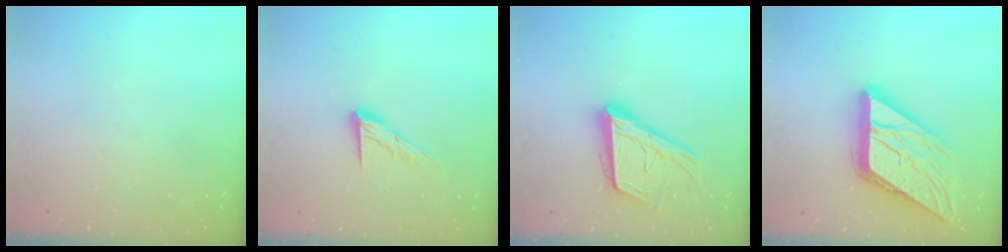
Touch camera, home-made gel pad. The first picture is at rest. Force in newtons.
{"total": 10.7, "press": 10.6, "slide": 1.3}
{"total": 17.9, "press": 17.3, "slide": 4.5}
{"total": 18.6, "press": 18.5, "slide": 2.0}